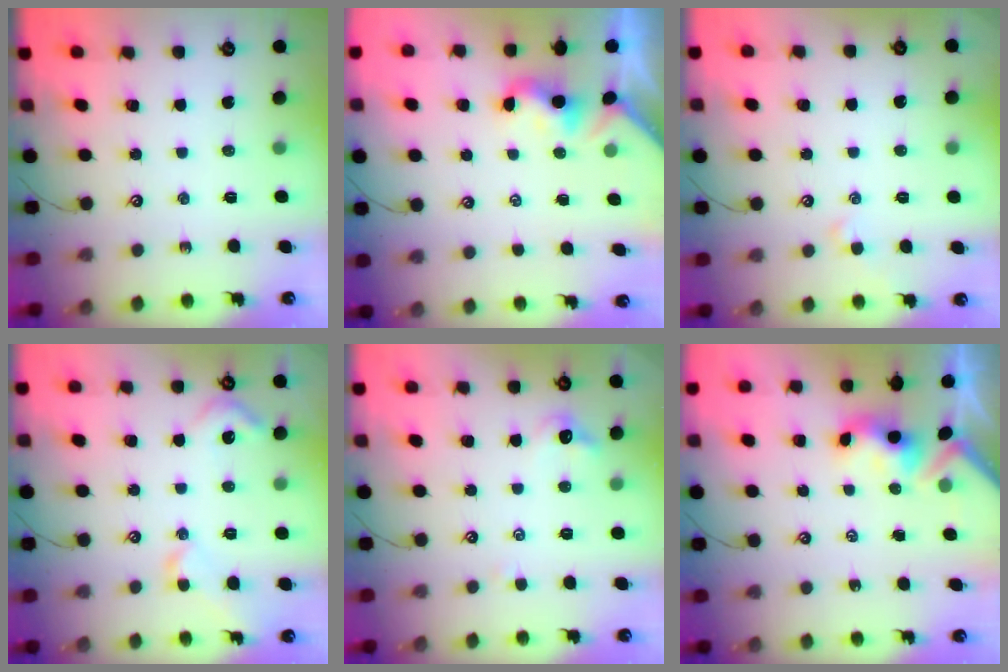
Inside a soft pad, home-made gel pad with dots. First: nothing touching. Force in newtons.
{"total": 1.9, "press": 1.8, "slide": 0.5}
{"total": 2.1, "press": 2.1, "slide": 0.3}
{"total": 4.8, "press": 4.7, "slide": 1.1}
{"total": 2.6, "press": 2.6, "slide": 0.6}
{"total": 3.3, "press": 3.3, "slide": 0.2}